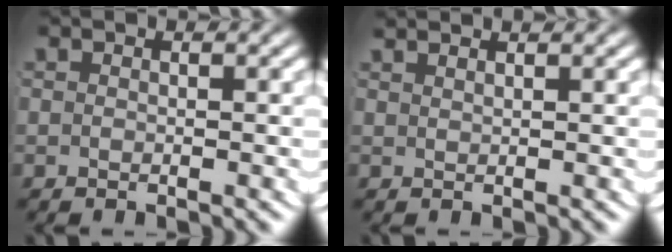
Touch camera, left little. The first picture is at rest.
{"total": 1.6, "force": [1.5, -0.5, 0.4], "torque": [-0.003, 0.001, 0.028]}